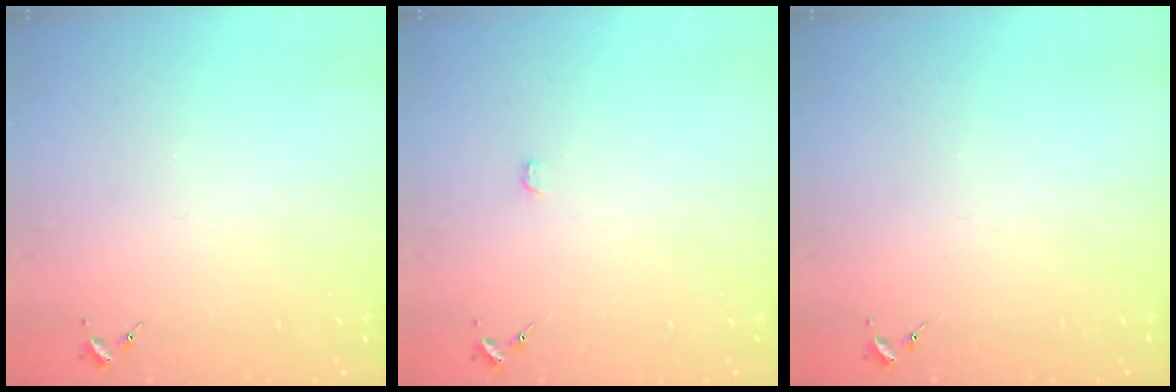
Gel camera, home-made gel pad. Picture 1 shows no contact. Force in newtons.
{"total": 1.9, "press": 1.9, "slide": 0.2}
{"total": 0.0}